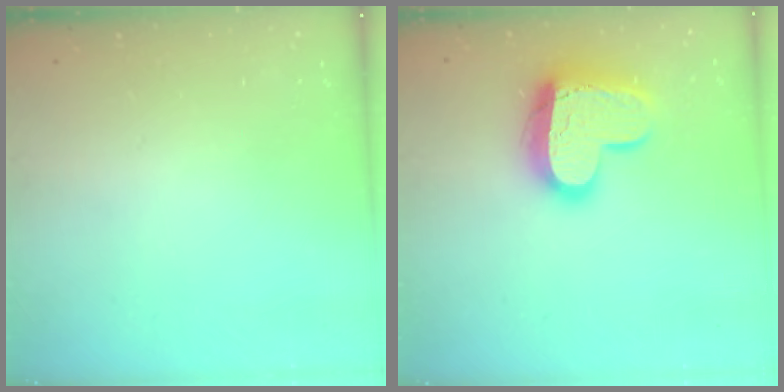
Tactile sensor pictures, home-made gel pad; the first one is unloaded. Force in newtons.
{"total": 16.2, "press": 16.1, "slide": 1.4}